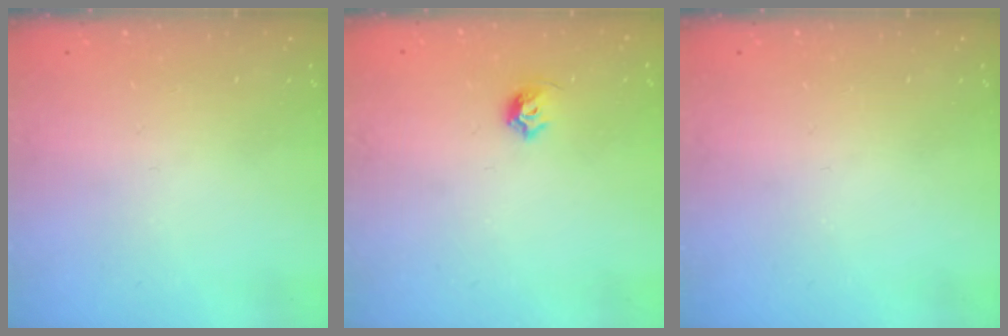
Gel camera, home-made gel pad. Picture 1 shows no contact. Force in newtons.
{"total": 4.9, "press": 4.8, "slide": 0.9}
{"total": 0.0}